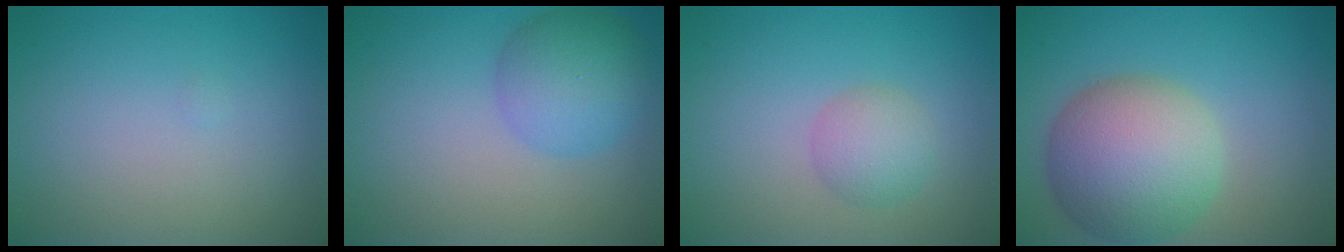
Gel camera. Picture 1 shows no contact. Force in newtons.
{"total": 4.9, "press": 4.9, "slide": 0.1}
{"total": 2.5, "press": 2.5, "slide": 0.1}
{"total": 8.8, "press": 8.8, "slide": 0.5}